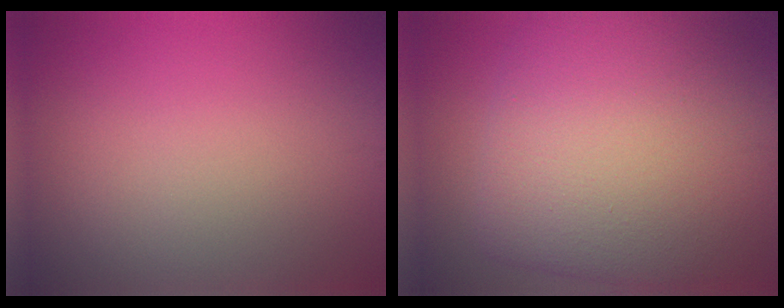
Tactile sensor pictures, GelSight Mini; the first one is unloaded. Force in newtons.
{"total": 13.1, "press": 13.1, "slide": 0.3}